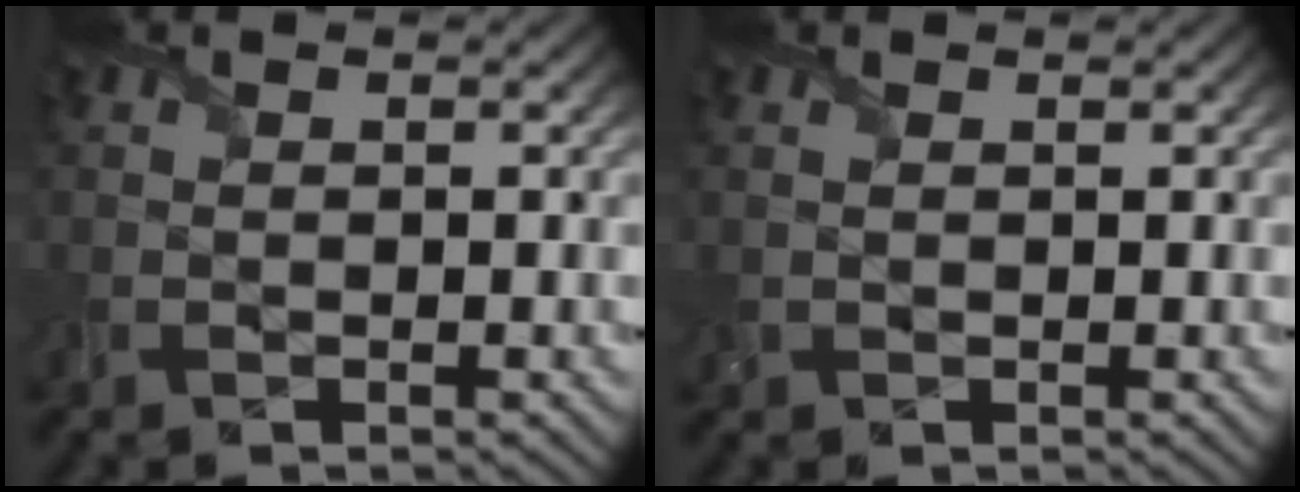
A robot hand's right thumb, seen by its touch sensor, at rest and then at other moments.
{"total": 0.9, "force": [0.6, 0.6, 0.4], "torque": [-0.013, 0.000, 0.015]}